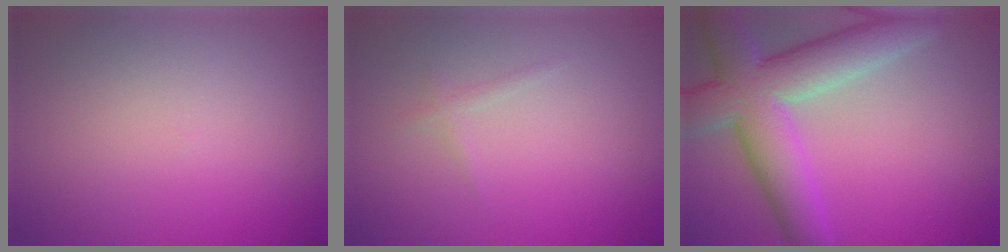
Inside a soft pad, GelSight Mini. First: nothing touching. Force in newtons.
{"total": 0.8, "press": 0.8, "slide": 0.1}
{"total": 9.2, "press": 9.2, "slide": 0.8}